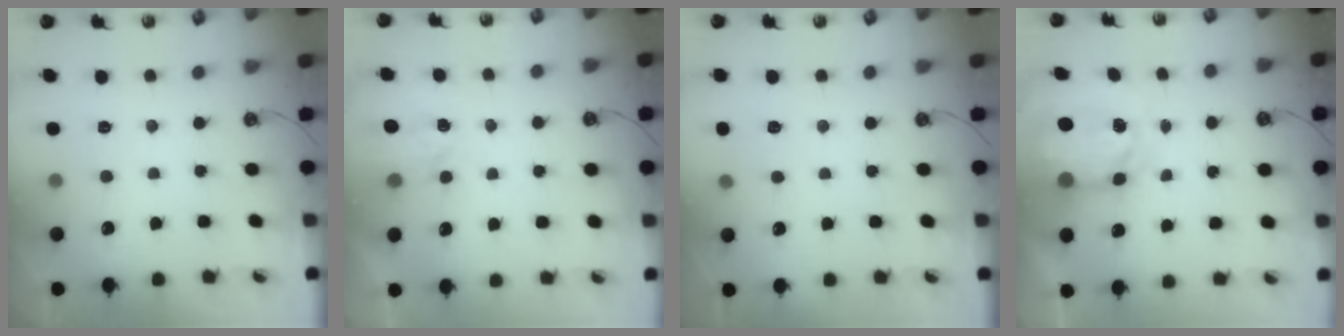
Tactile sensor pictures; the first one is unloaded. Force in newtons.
{"total": 3.0, "press": 3.0, "slide": 0.3}
{"total": 3.7, "press": 3.7, "slide": 0.4}
{"total": 6.2, "press": 6.2, "slide": 0.1}